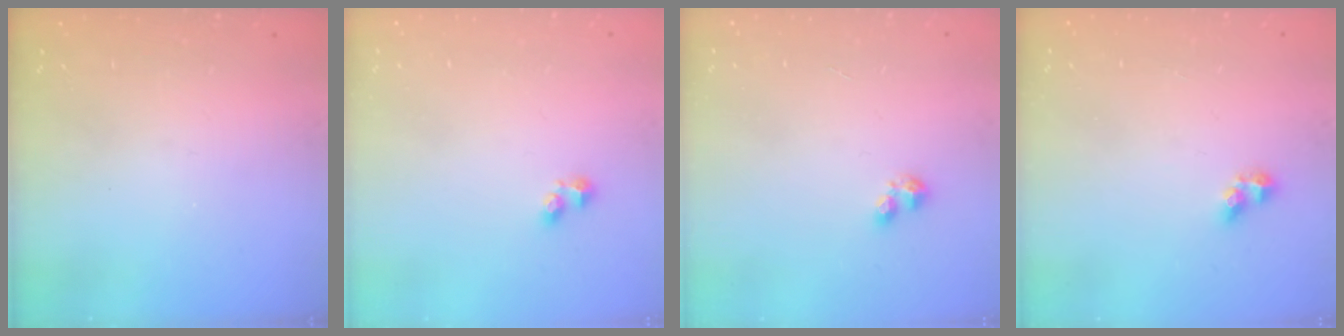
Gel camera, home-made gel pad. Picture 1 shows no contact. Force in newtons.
{"total": 1.9, "press": 1.8, "slide": 0.5}
{"total": 2.8, "press": 2.8, "slide": 0.5}
{"total": 3.3, "press": 3.3, "slide": 0.2}